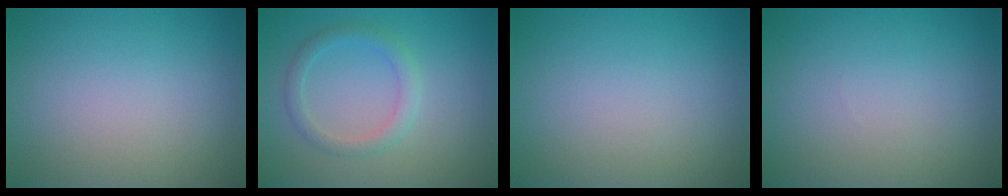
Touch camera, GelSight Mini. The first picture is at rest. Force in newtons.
{"total": 2.1, "press": 2.1, "slide": 0.1}
{"total": 0.0}
{"total": 0.0}